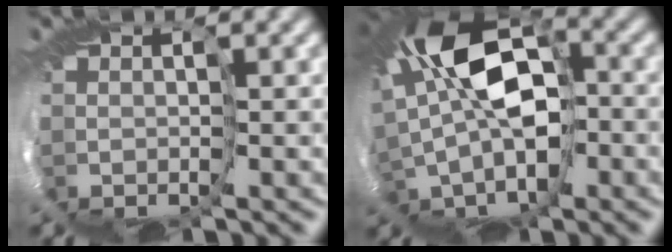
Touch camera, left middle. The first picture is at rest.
{"total": 8.4, "force": [0.8, 3.9, 7.4], "torque": [-0.177, 0.009, 0.012]}